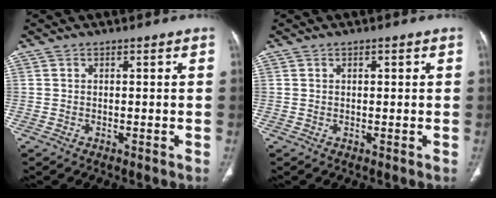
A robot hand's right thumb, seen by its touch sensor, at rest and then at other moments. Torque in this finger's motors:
{"motor_torque": [-0.20, -0.42, -0.43, 0.07, 0.04]}